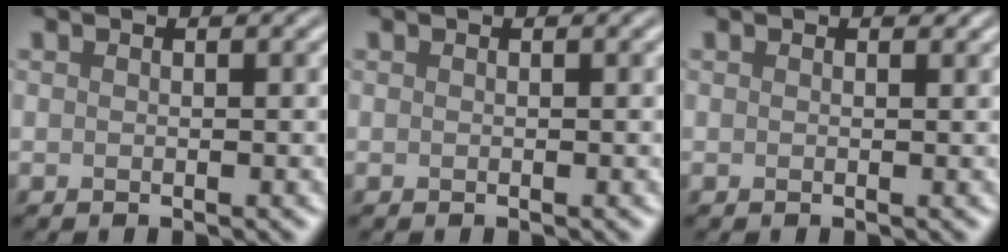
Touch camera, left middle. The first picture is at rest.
{"total": 0.0}
{"total": 0.5, "force": [0.4, 0.3, 0.3], "torque": [-0.002, -0.001, 0.004]}